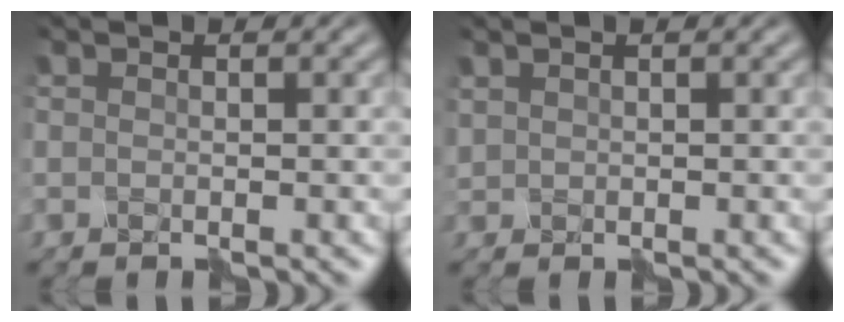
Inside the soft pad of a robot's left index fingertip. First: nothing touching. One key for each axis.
{"total": 0.8, "fx": 0.6, "fy": 0.4, "fz": -0.1, "tx": 0.001, "ty": 0.001, "tz": 0.014}